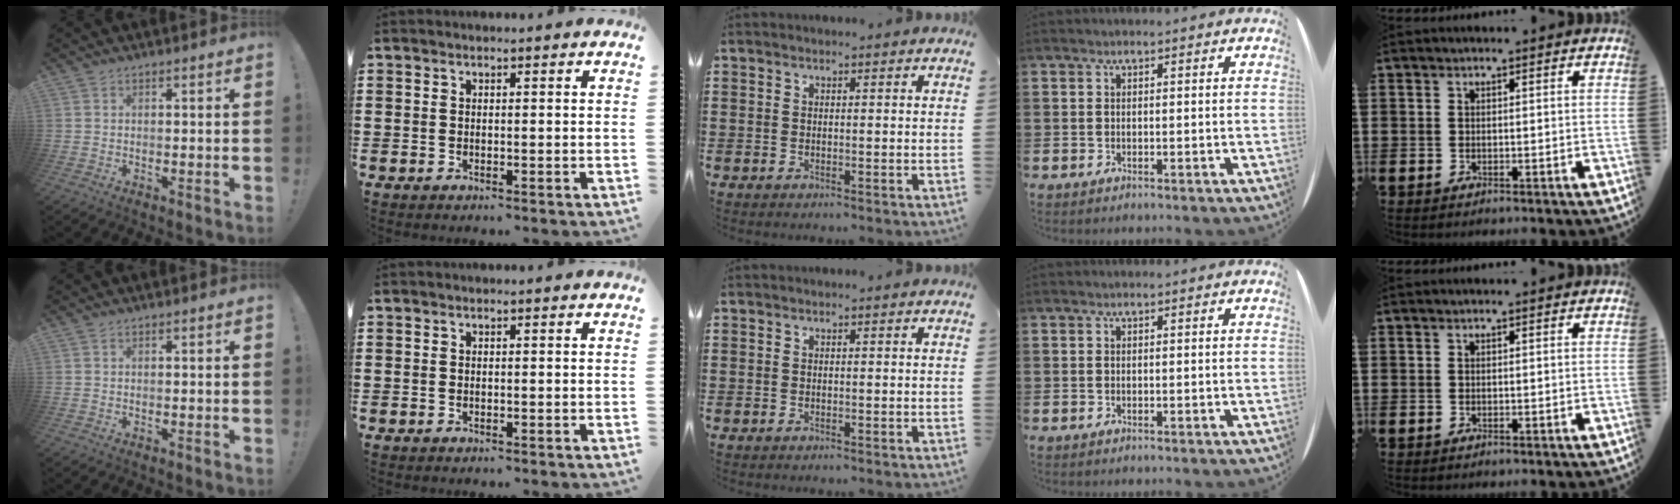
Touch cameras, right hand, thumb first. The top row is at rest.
{}